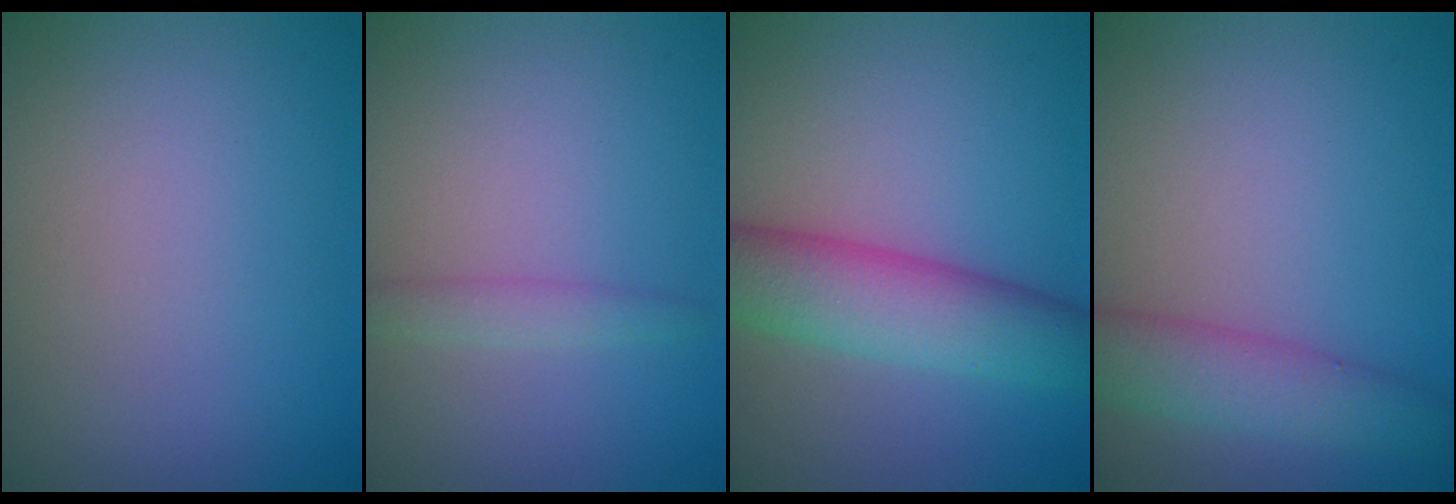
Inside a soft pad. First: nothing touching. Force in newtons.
{"total": 1.4, "press": 1.4, "slide": 0.0}
{"total": 6.8, "press": 6.8, "slide": 0.1}
{"total": 4.4, "press": 4.4, "slide": 0.1}